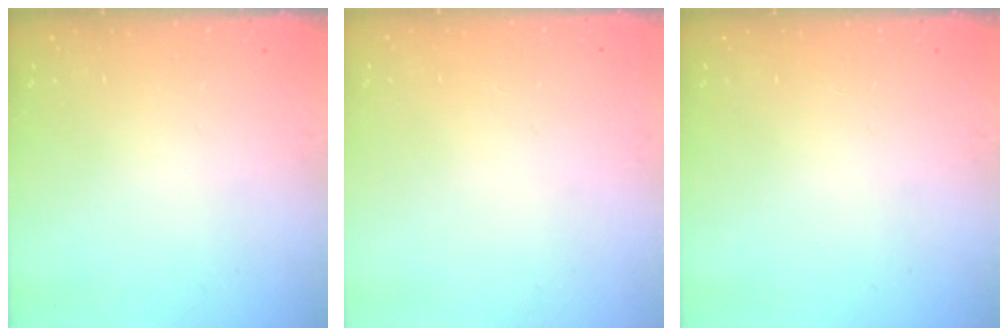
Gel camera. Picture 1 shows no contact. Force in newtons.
{"total": 0.0}
{"total": 0.0}